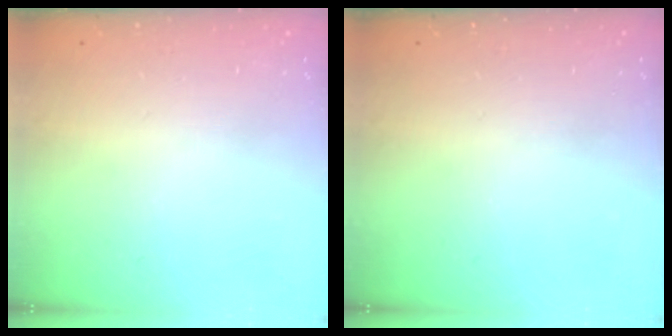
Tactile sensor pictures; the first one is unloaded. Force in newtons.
{"total": 0.0}